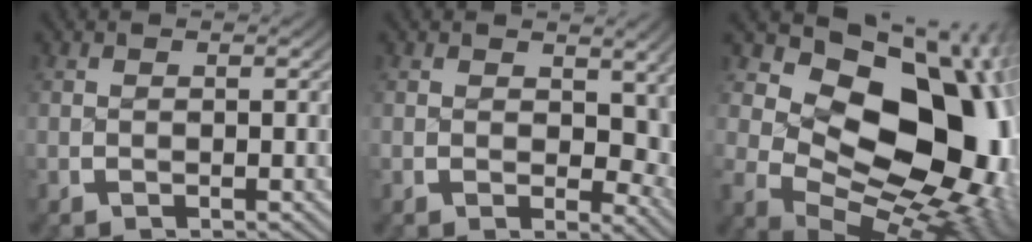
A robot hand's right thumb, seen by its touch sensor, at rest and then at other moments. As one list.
[{"total": 3.8, "force": [1.6, 2.4, 2.5], "torque": [-0.019, -0.012, 0.029]}, {"total": 20.7, "force": [0.2, 13.1, 16.0], "torque": [-0.276, -0.061, 0.032]}]